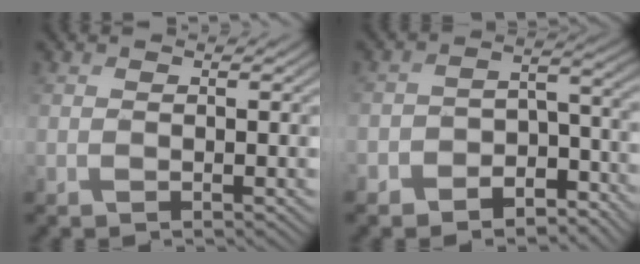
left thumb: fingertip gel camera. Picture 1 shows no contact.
{"total": 6.9, "force": [-5.0, 3.6, 3.0], "torque": [-0.048, -0.009, -0.093]}